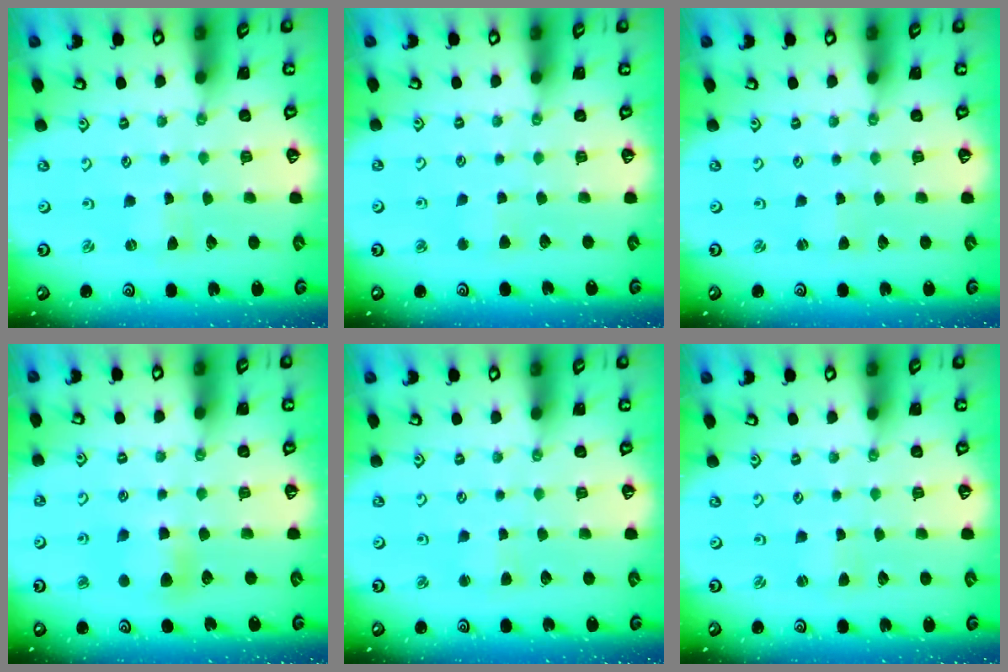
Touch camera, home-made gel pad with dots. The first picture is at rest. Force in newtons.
{"total": 2.5, "press": 2.4, "slide": 0.7}
{"total": 0.5, "press": 0.5, "slide": 0.1}
{"total": 7.1, "press": 7.1, "slide": 0.7}
{"total": 1.9, "press": 1.9, "slide": 0.3}
{"total": 1.1, "press": 1.0, "slide": 0.2}